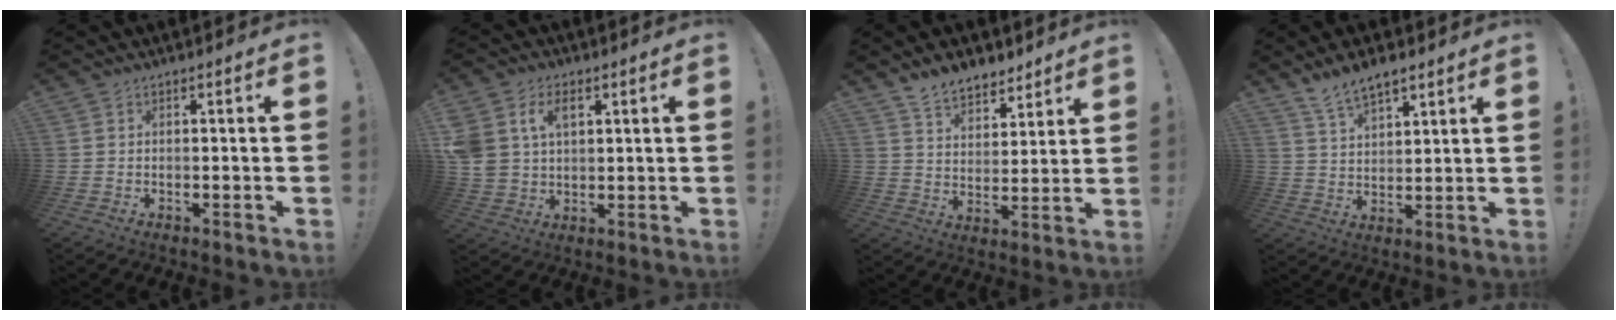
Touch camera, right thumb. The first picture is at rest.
{"total": 9.7, "force": [3.7, 7.1, 5.5], "torque": [-0.108, -0.004, 0.071]}
{"total": 9.4, "force": [7.9, 4.5, 2.2], "torque": [-0.038, -0.058, 0.154]}
{"total": 8.0, "force": [6.3, 3.3, 3.8], "torque": [-0.063, -0.033, 0.118]}